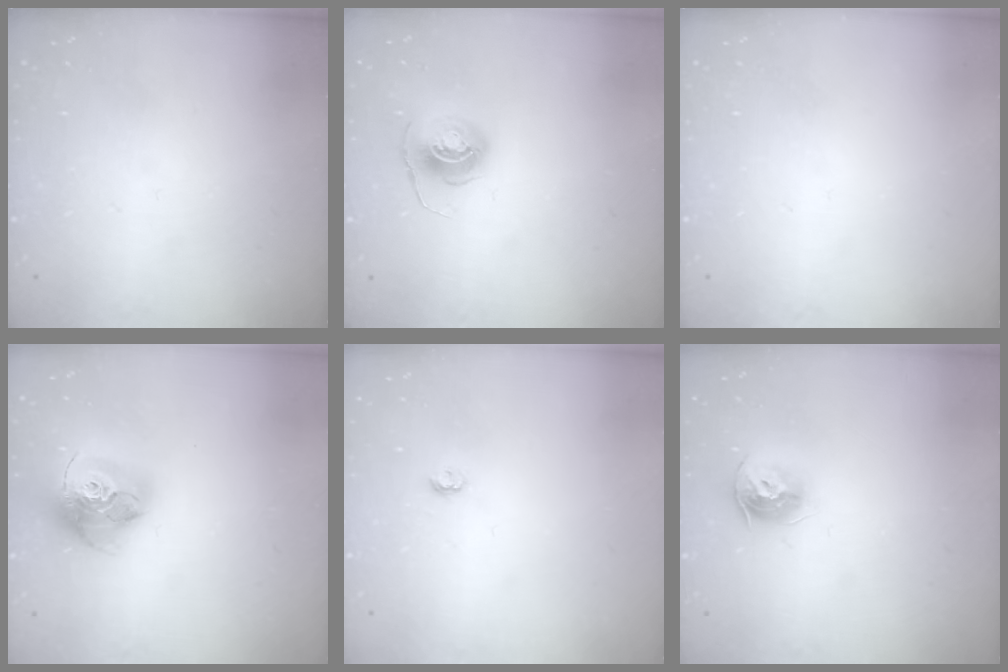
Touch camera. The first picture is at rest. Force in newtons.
{"total": 6.0, "press": 6.0, "slide": 0.4}
{"total": 0.0}
{"total": 18.4, "press": 18.3, "slide": 2.0}
{"total": 2.9, "press": 2.9, "slide": 0.4}
{"total": 9.5, "press": 9.4, "slide": 0.9}